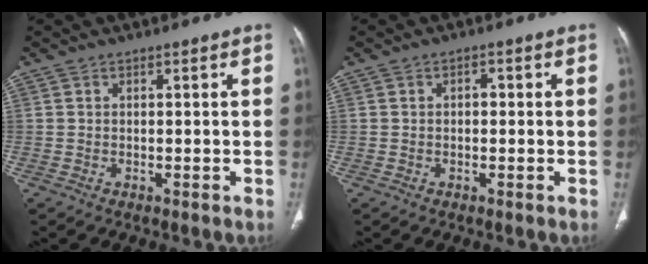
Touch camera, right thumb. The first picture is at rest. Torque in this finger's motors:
{"motor_torque": [-0.69, 0.05, -0.20, 0.01, 0.08]}